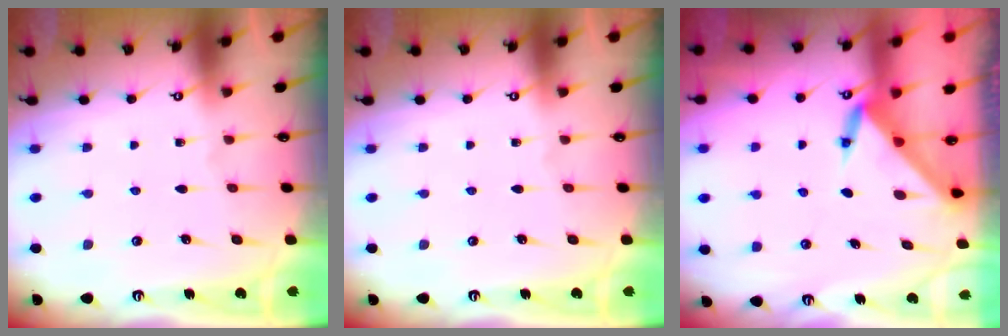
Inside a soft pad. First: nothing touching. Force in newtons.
{"total": 0.0}
{"total": 3.4, "press": 3.4, "slide": 0.1}